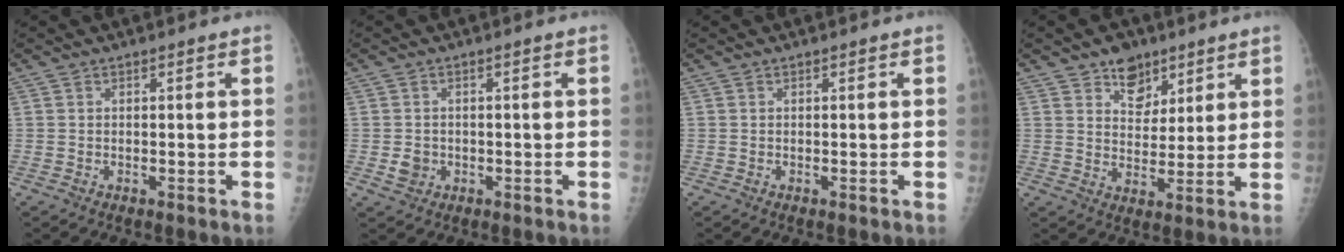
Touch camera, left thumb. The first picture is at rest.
{"total": 2.6, "force": [-0.5, 2.3, 1.1], "torque": [-0.008, 0.003, -0.004]}
{"total": 0.0}
{"total": 7.4, "force": [4.8, 4.9, 2.8], "torque": [-0.010, -0.026, 0.078]}